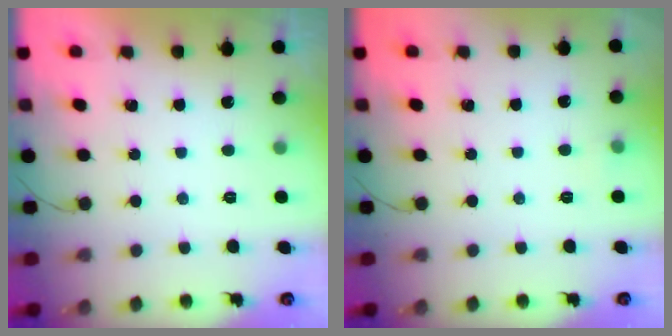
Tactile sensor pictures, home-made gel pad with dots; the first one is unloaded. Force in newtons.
{"total": 3.7, "press": 3.6, "slide": 1.0}